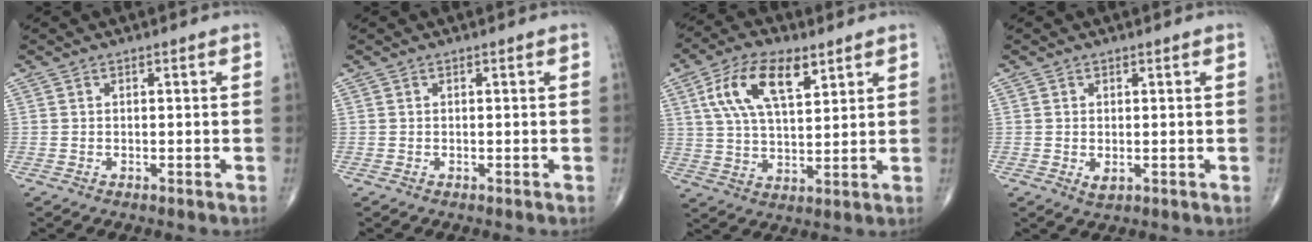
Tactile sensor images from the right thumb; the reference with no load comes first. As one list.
[{"total": 0.0}, {"total": 13.0, "force": [5.9, 5.9, 10.0], "torque": [-0.179, -0.009, 0.110]}, {"total": 1.6, "force": [-0.1, 0.9, 1.3], "torque": [-0.022, -0.006, 0.002]}]